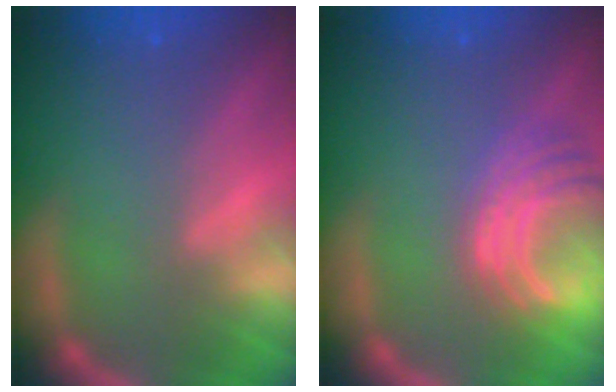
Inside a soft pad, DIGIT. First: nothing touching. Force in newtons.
{"total": 7.0}